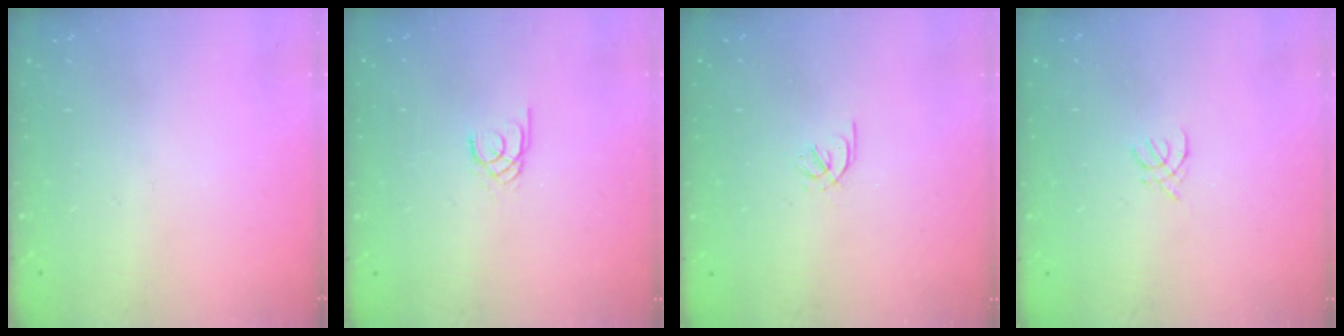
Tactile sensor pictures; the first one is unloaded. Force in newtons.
{"total": 1.5, "press": 1.5, "slide": 0.1}
{"total": 1.7, "press": 1.6, "slide": 0.6}
{"total": 1.8, "press": 1.8, "slide": 0.4}